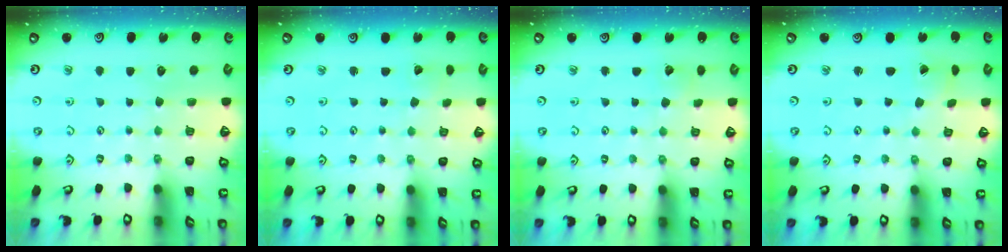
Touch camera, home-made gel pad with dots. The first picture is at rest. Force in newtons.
{"total": 1.6, "press": 1.6, "slide": 0.0}
{"total": 2.9, "press": 2.9, "slide": 0.3}
{"total": 1.5, "press": 1.5, "slide": 0.0}